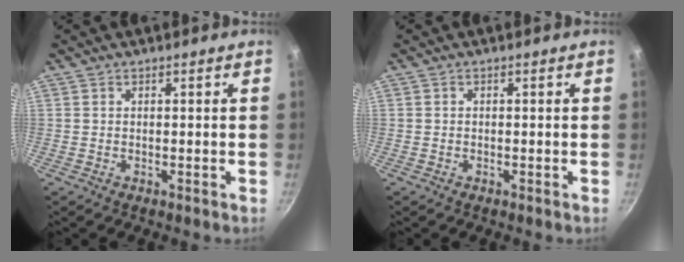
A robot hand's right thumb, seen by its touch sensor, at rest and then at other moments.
{"total": 0.0}